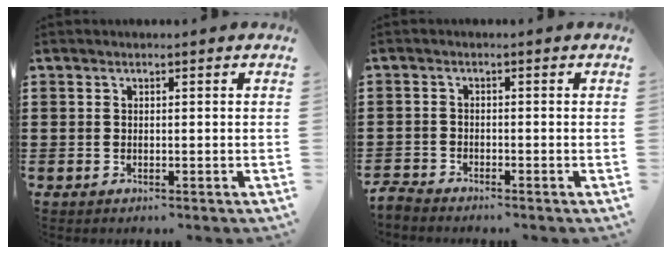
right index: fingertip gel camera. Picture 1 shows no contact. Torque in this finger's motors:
{"motor_torque": [-1.07, 1.07, -1.06, -0.21]}